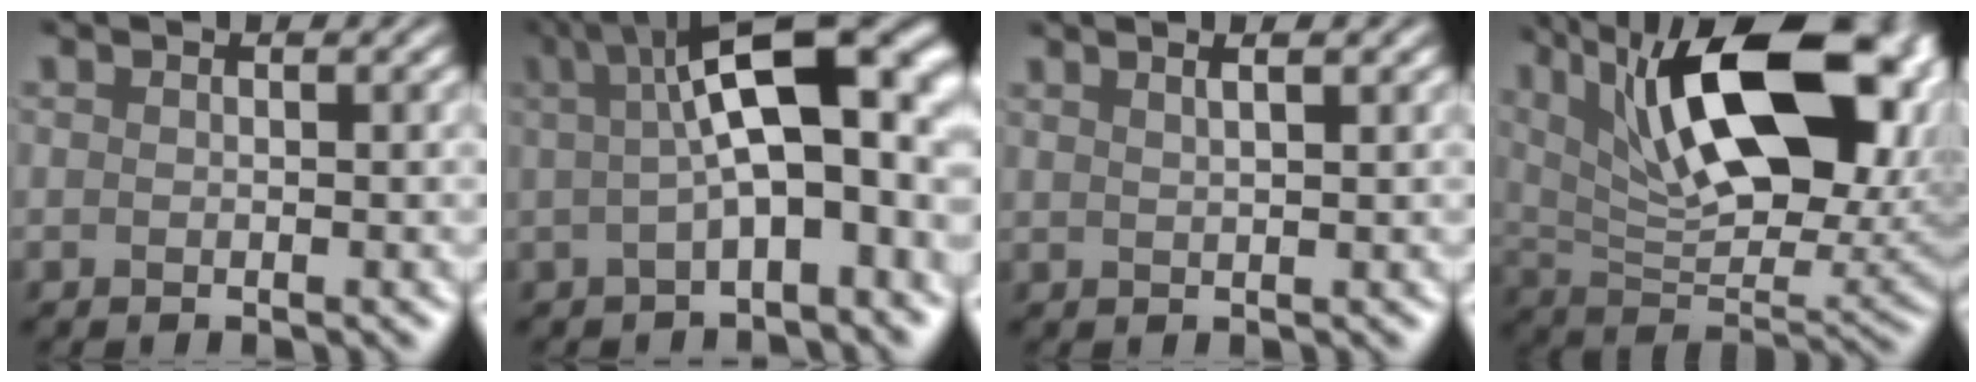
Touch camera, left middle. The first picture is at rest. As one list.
[{"total": 11.6, "force": [2.4, 3.4, 10.9], "torque": [-0.150, 0.025, 0.033]}, {"total": 2.6, "force": [1.8, 1.1, 1.5], "torque": [0.011, 0.017, -0.004]}, {"total": 15.3, "force": [6.7, 6.5, 12.1], "torque": [-0.197, 0.006, 0.102]}]